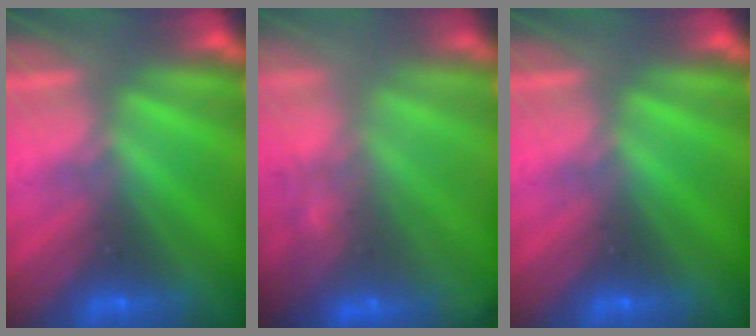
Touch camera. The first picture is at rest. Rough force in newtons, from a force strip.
{"total": 7.6}
{"total": 0.0}